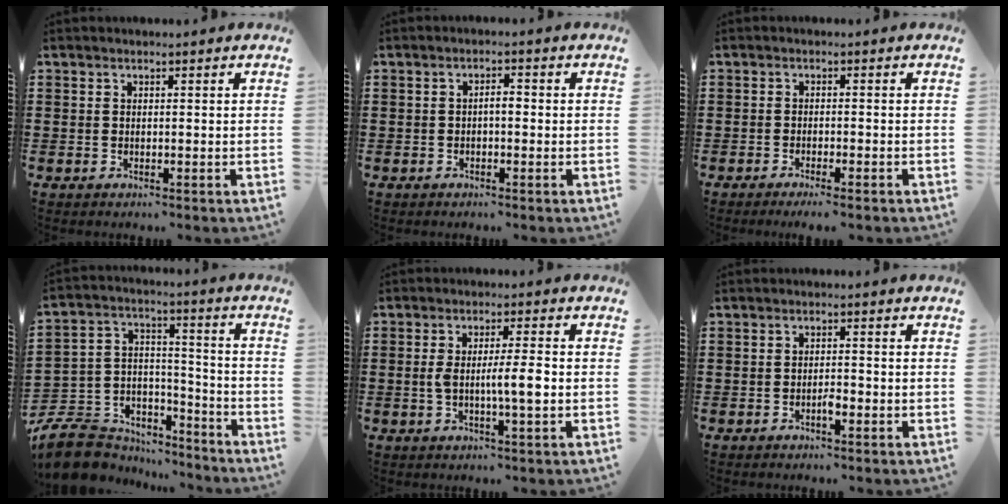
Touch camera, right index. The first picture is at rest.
{"total": 1.8, "force": [-0.4, 0.6, 1.7], "torque": [-0.032, 0.003, -0.010]}
{"total": 1.6, "force": [-1.4, -0.1, 0.9], "torque": [-0.014, -0.002, -0.024]}
{"total": 7.9, "force": [-6.9, 3.7, 1.0], "torque": [-0.038, 0.005, -0.130]}
{"total": 5.6, "force": [-0.7, 0.7, 5.5], "torque": [-0.112, -0.004, -0.021]}
{"total": 2.0, "force": [-1.0, 0.6, 1.6], "torque": [-0.029, 0.001, -0.017]}